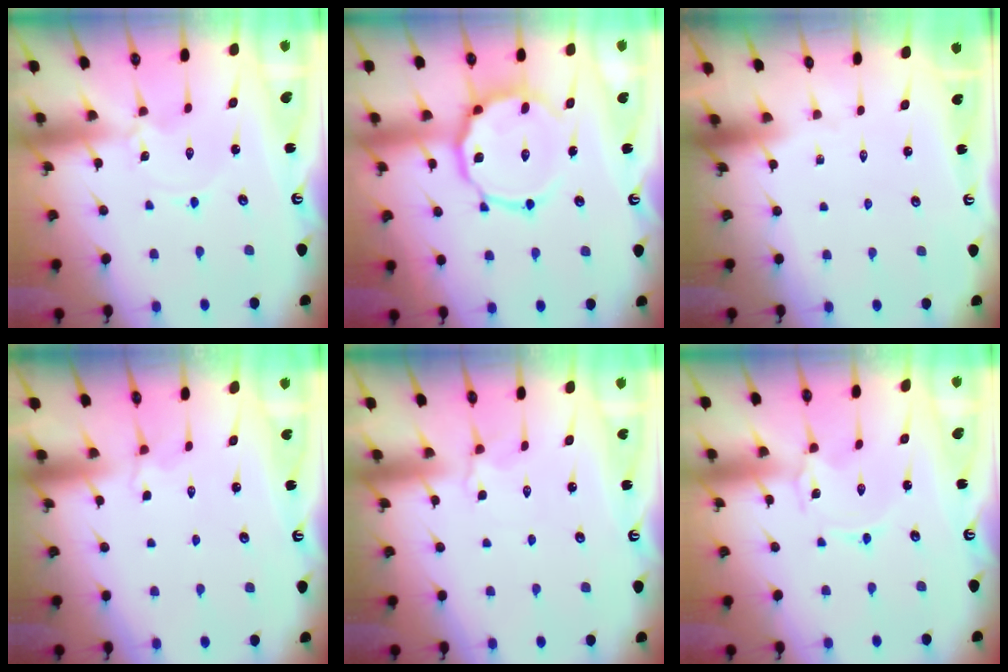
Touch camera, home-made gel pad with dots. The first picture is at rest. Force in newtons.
{"total": 14.0, "press": 13.9, "slide": 1.2}
{"total": 0.0}
{"total": 2.1, "press": 1.3, "slide": 1.6}
{"total": 2.3, "press": 2.0, "slide": 1.2}
{"total": 0.0}